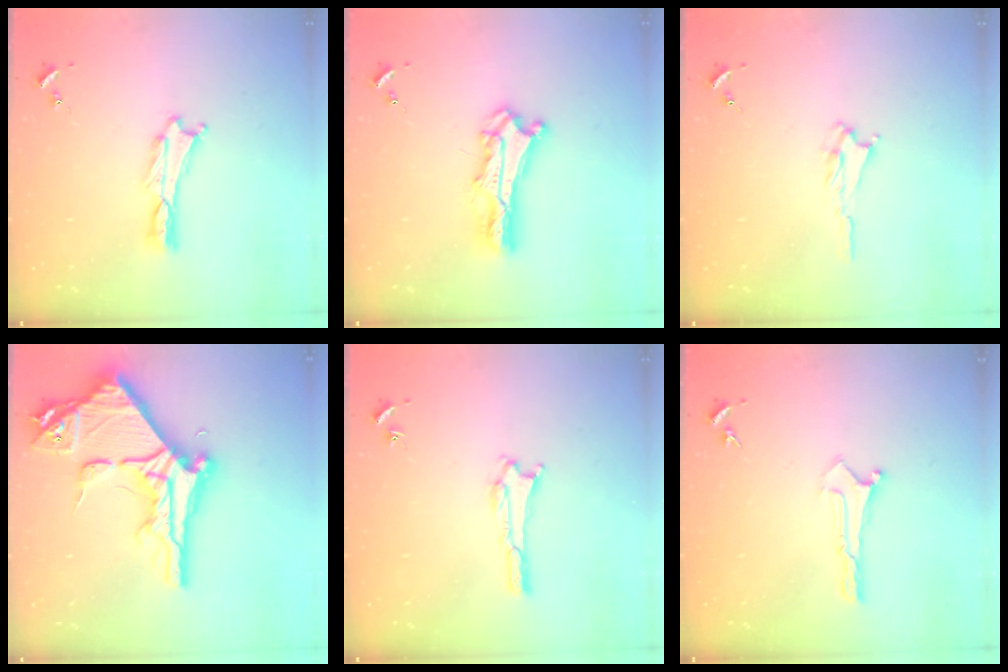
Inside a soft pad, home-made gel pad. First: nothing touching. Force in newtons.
{"total": 6.7, "press": 6.7, "slide": 0.5}
{"total": 1.6, "press": 1.5, "slide": 0.4}
{"total": 13.6, "press": 13.6, "slide": 1.4}
{"total": 1.5, "press": 1.5, "slide": 0.2}
{"total": 0.0}